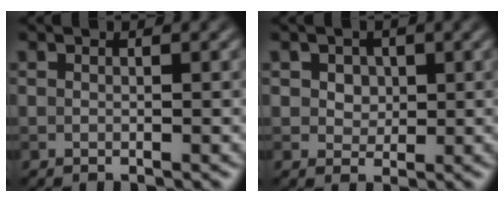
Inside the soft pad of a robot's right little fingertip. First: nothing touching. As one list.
[{"total": 2.5, "force": [1.0, 1.9, 1.2], "torque": [-0.026, 0.006, 0.016]}]